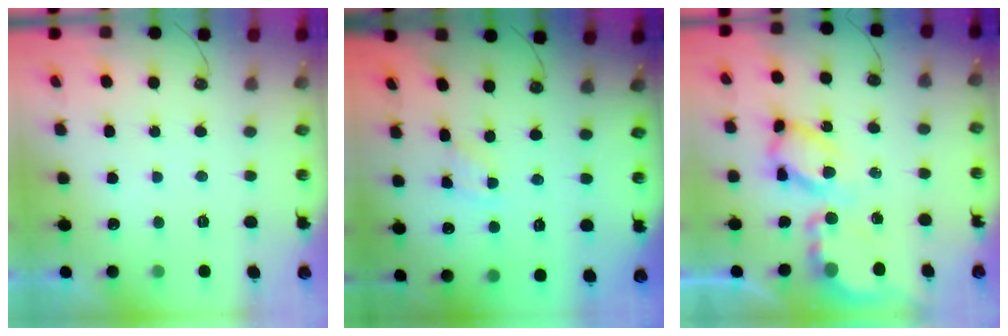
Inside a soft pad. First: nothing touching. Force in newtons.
{"total": 2.4, "press": 2.4, "slide": 0.3}
{"total": 11.5, "press": 11.5, "slide": 0.9}